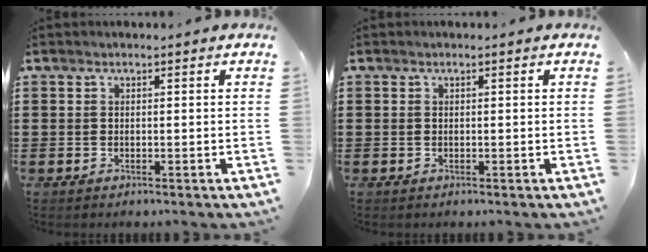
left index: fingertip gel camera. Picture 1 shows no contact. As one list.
[{"total": 0.0}]